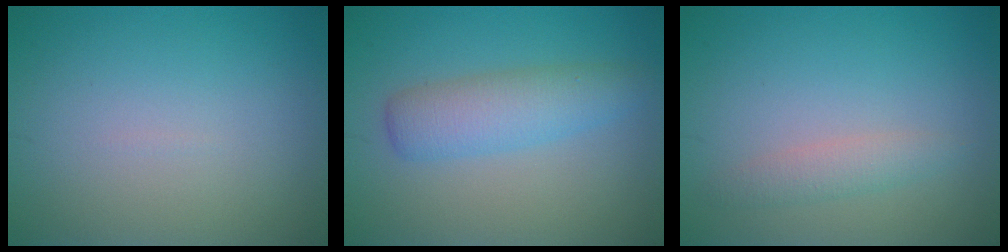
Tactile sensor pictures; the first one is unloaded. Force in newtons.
{"total": 3.9, "press": 3.9, "slide": 0.1}
{"total": 1.7, "press": 1.7, "slide": 0.1}